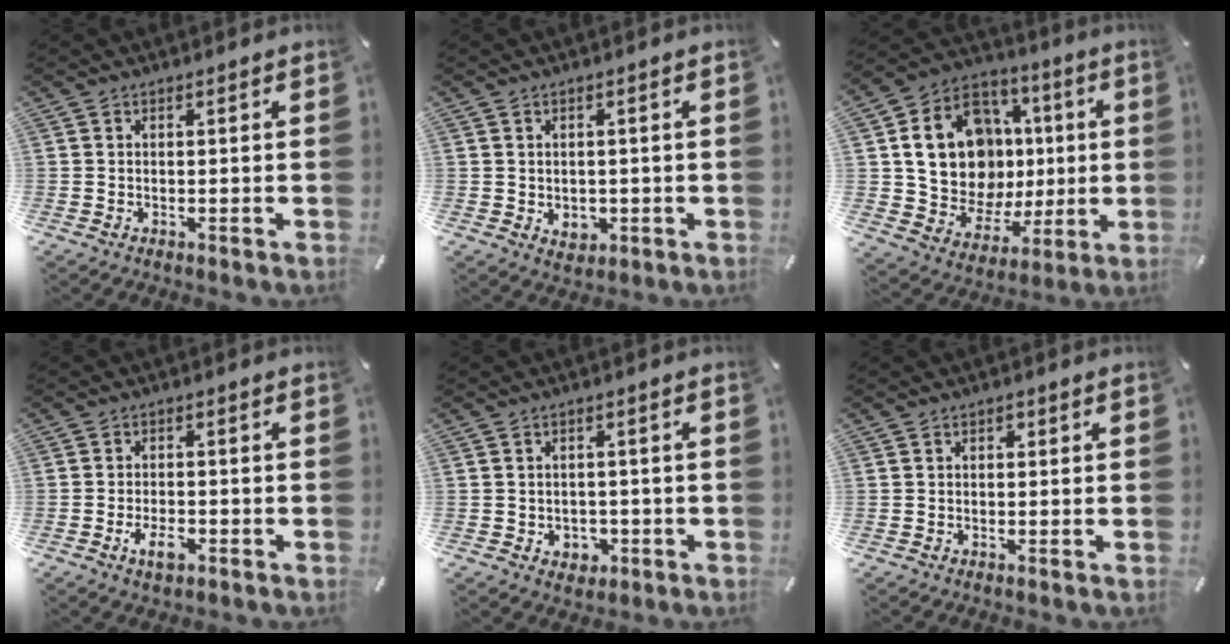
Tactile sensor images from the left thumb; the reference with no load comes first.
{"total": 3.1, "force": [-0.4, 2.8, 1.1], "torque": [-0.004, -0.003, -0.009]}
{"total": 19.8, "force": [2.9, 16.2, 11.0], "torque": [-0.209, -0.008, 0.066]}
{"total": 4.9, "force": [-2.4, 2.6, 3.4], "torque": [-0.073, 0.006, -0.045]}
{"total": 3.5, "force": [-0.9, 3.2, 1.2], "torque": [-0.005, -0.001, -0.018]}
{"total": 0.9, "force": [0.1, 0.8, 0.3], "torque": [-0.007, 0.007, 0.000]}